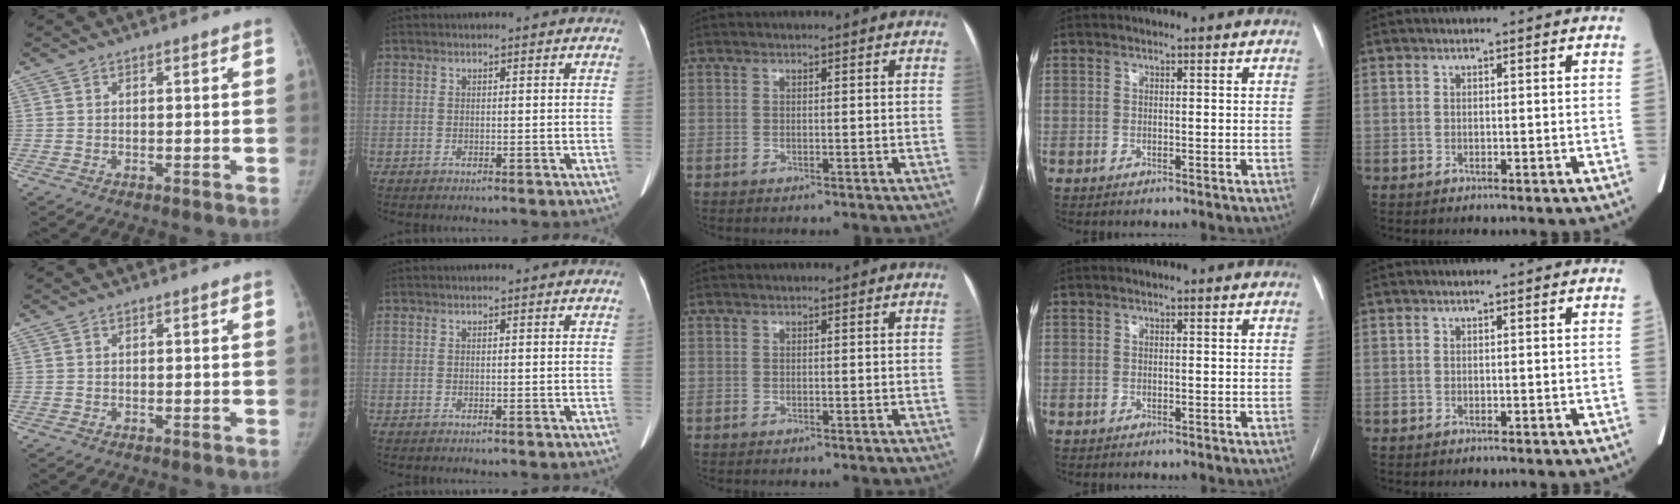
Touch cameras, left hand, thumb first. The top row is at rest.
{}